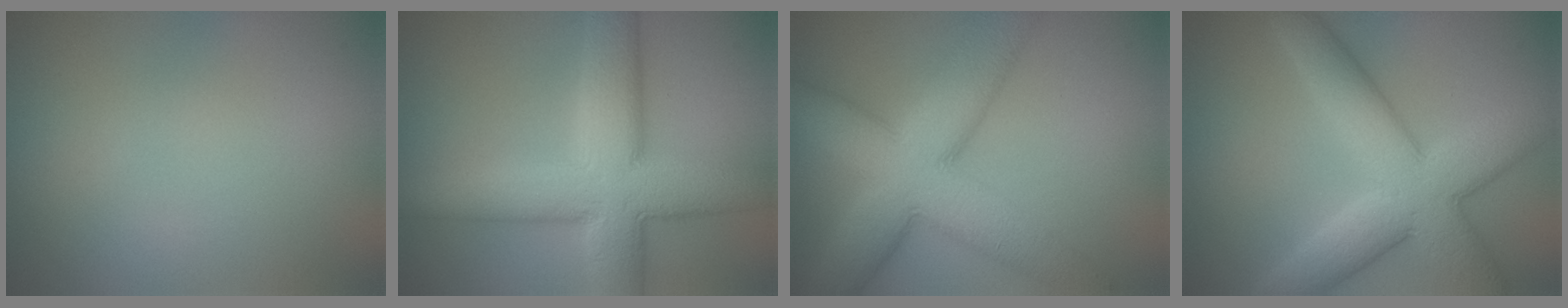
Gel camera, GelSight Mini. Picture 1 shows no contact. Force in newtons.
{"total": 10.1, "press": 10.1, "slide": 0.5}
{"total": 11.3, "press": 11.3, "slide": 0.6}
{"total": 8.7, "press": 8.7, "slide": 0.3}